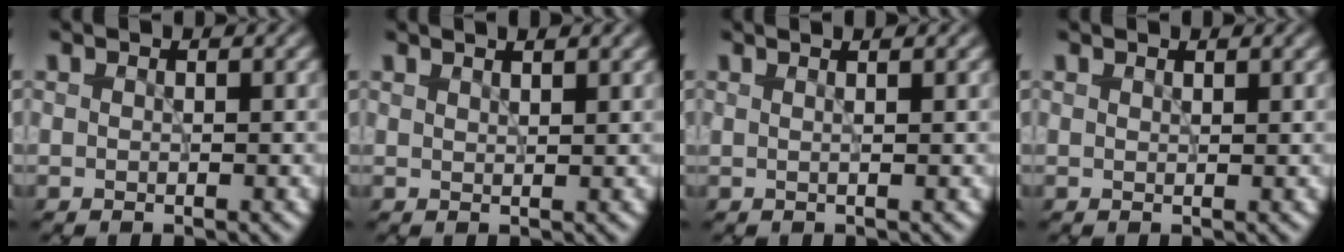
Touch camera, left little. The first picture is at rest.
{"total": 2.2, "force": [1.6, 0.7, 1.3], "torque": [0.002, 0.006, 0.005]}
{"total": 2.6, "force": [1.3, 1.1, 1.9], "torque": [-0.009, 0.005, -0.014]}
{"total": 0.6, "force": [0.5, 0.0, 0.1], "torque": [0.001, 0.000, 0.011]}